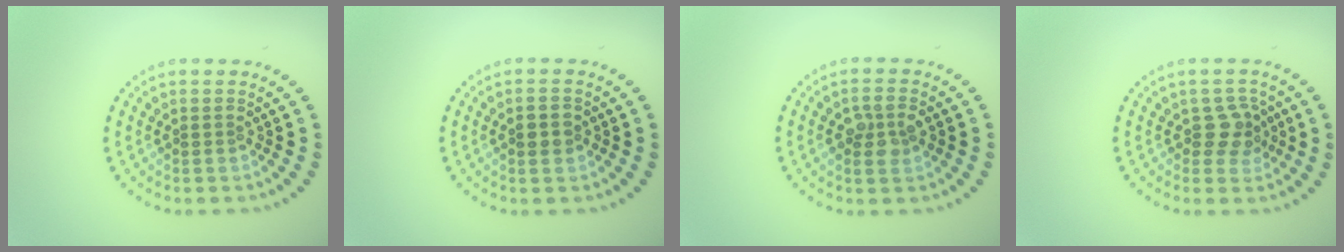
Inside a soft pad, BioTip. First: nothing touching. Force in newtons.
{"total": 1.3, "press": 1.3, "slide": 0.1}
{"total": 2.4, "press": 2.4, "slide": 0.1}
{"total": 2.7, "press": 2.4, "slide": 1.1}